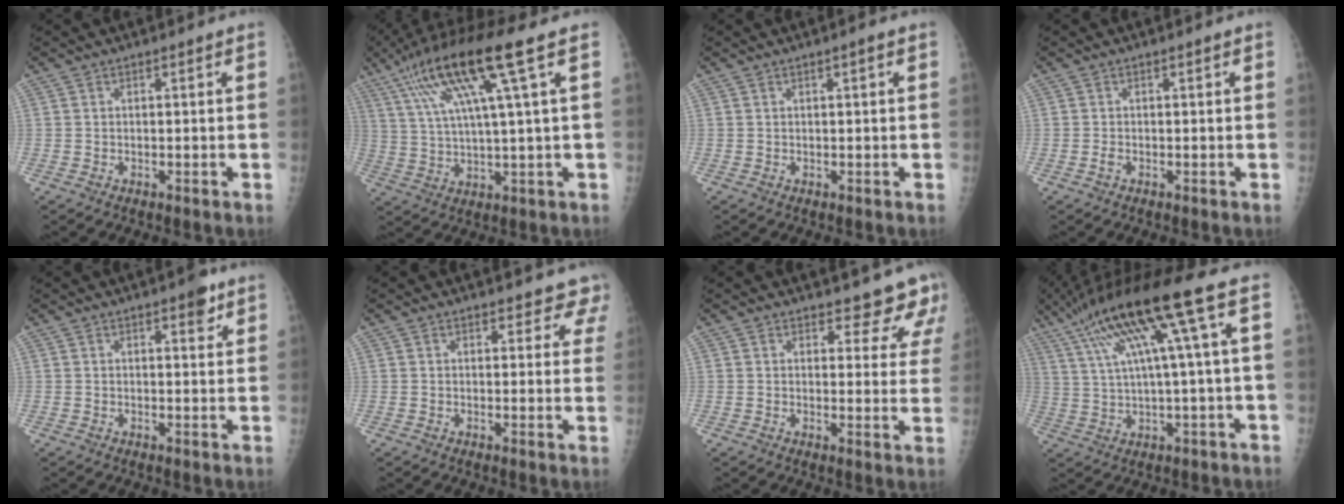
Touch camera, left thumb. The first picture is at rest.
{"total": 15.9, "force": [6.8, 1.1, 14.4], "torque": [-0.278, 0.006, 0.120]}
{"total": 0.8, "force": [0.2, 0.1, 0.8], "torque": [-0.012, 0.002, 0.002]}
{"total": 0.7, "force": [-0.4, 0.3, 0.5], "torque": [-0.008, 0.003, -0.006]}
{"total": 3.2, "force": [1.9, 1.3, 2.2], "torque": [-0.018, -0.007, 0.022]}
{"total": 4.3, "force": [3.8, 1.9, 0.3], "torque": [0.039, -0.019, 0.023]}
{"total": 8.0, "force": [7.2, 3.2, 1.5], "torque": [0.030, -0.040, 0.061]}
{"total": 16.5, "force": [5.8, 1.5, 15.4], "torque": [-0.290, 0.029, 0.101]}